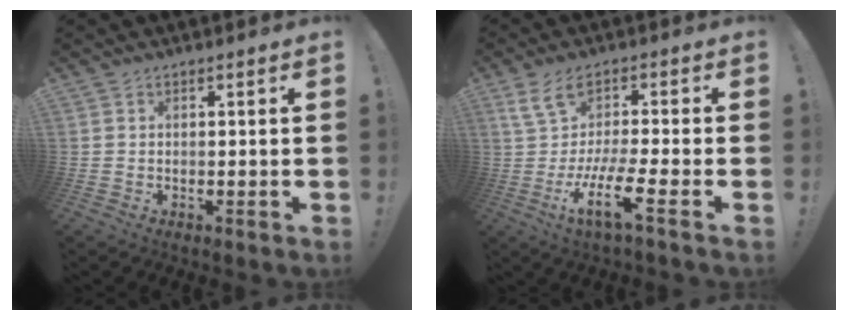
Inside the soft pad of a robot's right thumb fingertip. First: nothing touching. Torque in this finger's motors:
{"motor_torque": [0.12, 0.56, 1.41, -0.32, 0.22]}